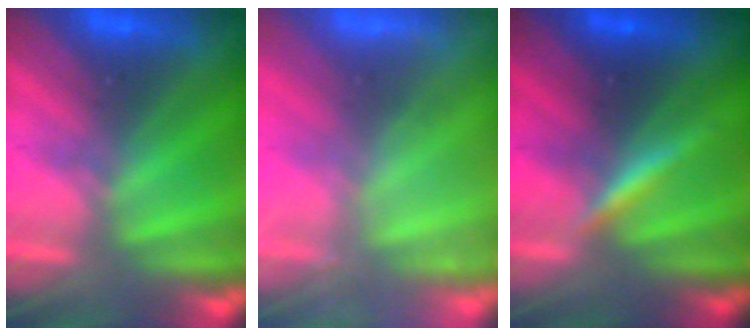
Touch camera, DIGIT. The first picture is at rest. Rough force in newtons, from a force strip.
{"total": 2.2}
{"total": 3.3}